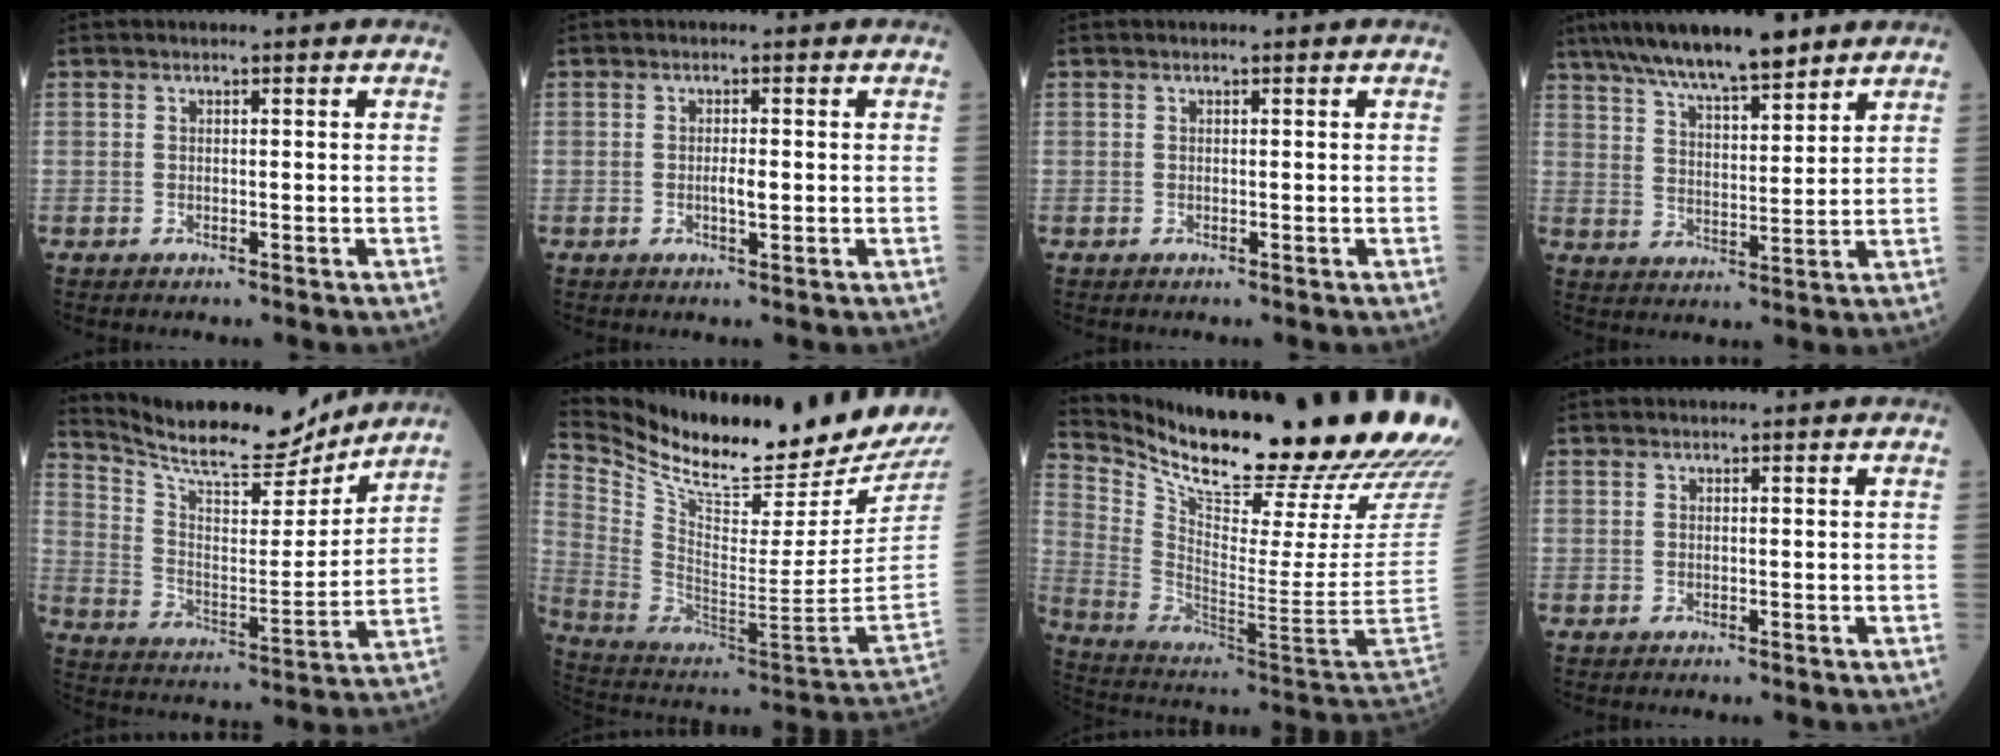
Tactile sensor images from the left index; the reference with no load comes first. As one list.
[{"total": 1.9, "force": [-0.2, 0.4, 1.8], "torque": [-0.036, 0.000, -0.002]}, {"total": 0.0}, {"total": 13.0, "force": [10.3, 2.0, 7.6], "torque": [-0.131, 0.022, 0.178]}, {"total": 17.0, "force": [15.7, 2.8, 5.9], "torque": [-0.117, -0.008, 0.254]}, {"total": 26.3, "force": [24.1, -0.1, 10.5], "torque": [-0.205, -0.111, 0.371]}, {"total": 30.8, "force": [25.8, 0.6, 16.8], "torque": [-0.297, -0.110, 0.373]}, {"total": 0.0}]